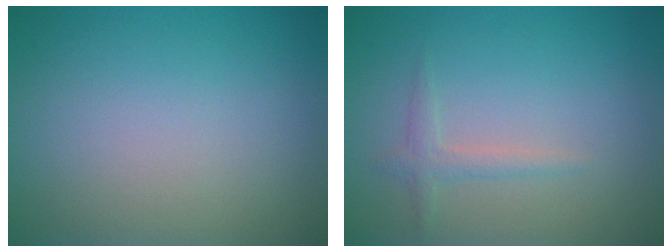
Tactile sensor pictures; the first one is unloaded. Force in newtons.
{"total": 1.4, "press": 1.4, "slide": 0.0}